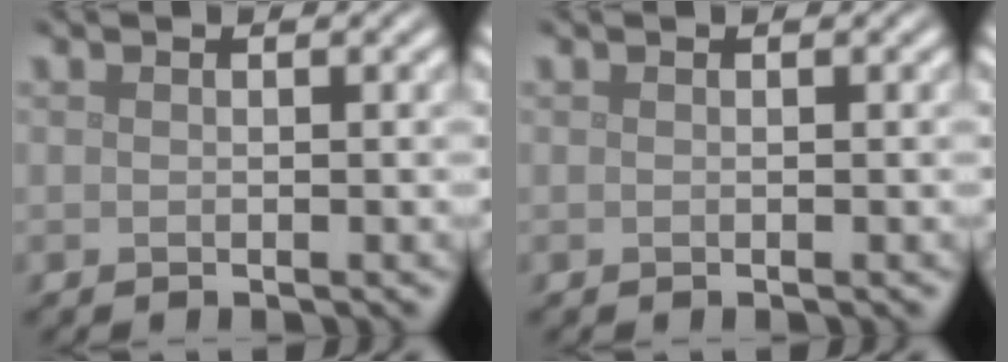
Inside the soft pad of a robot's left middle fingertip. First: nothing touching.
{"total": 0.0}